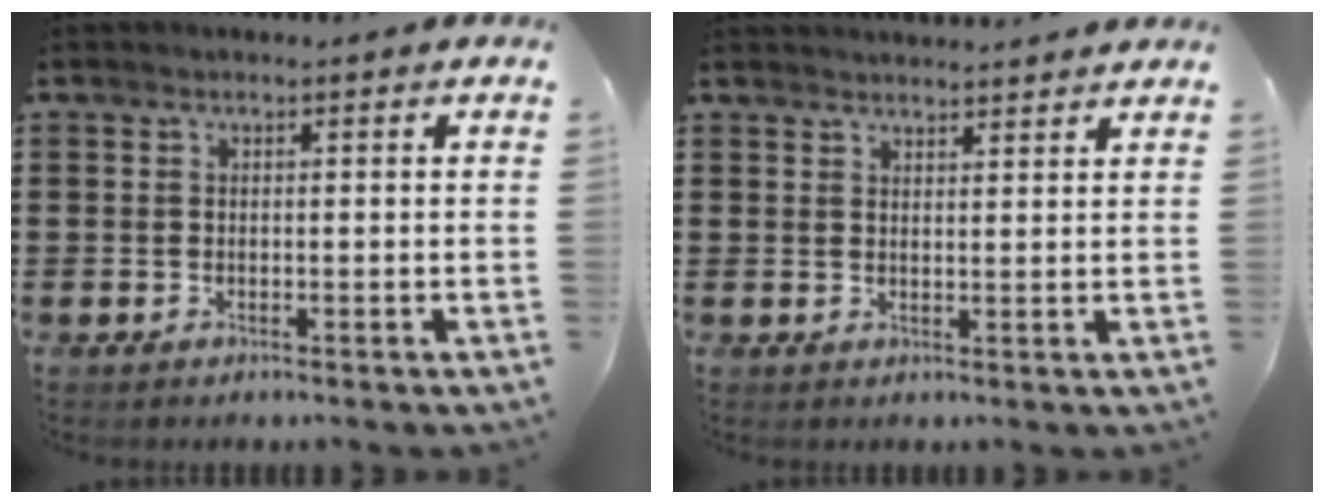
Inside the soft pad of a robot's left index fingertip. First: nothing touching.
{"total": 2.3, "force": [2.3, -0.3, -0.1], "torque": [-0.004, -0.008, 0.046]}